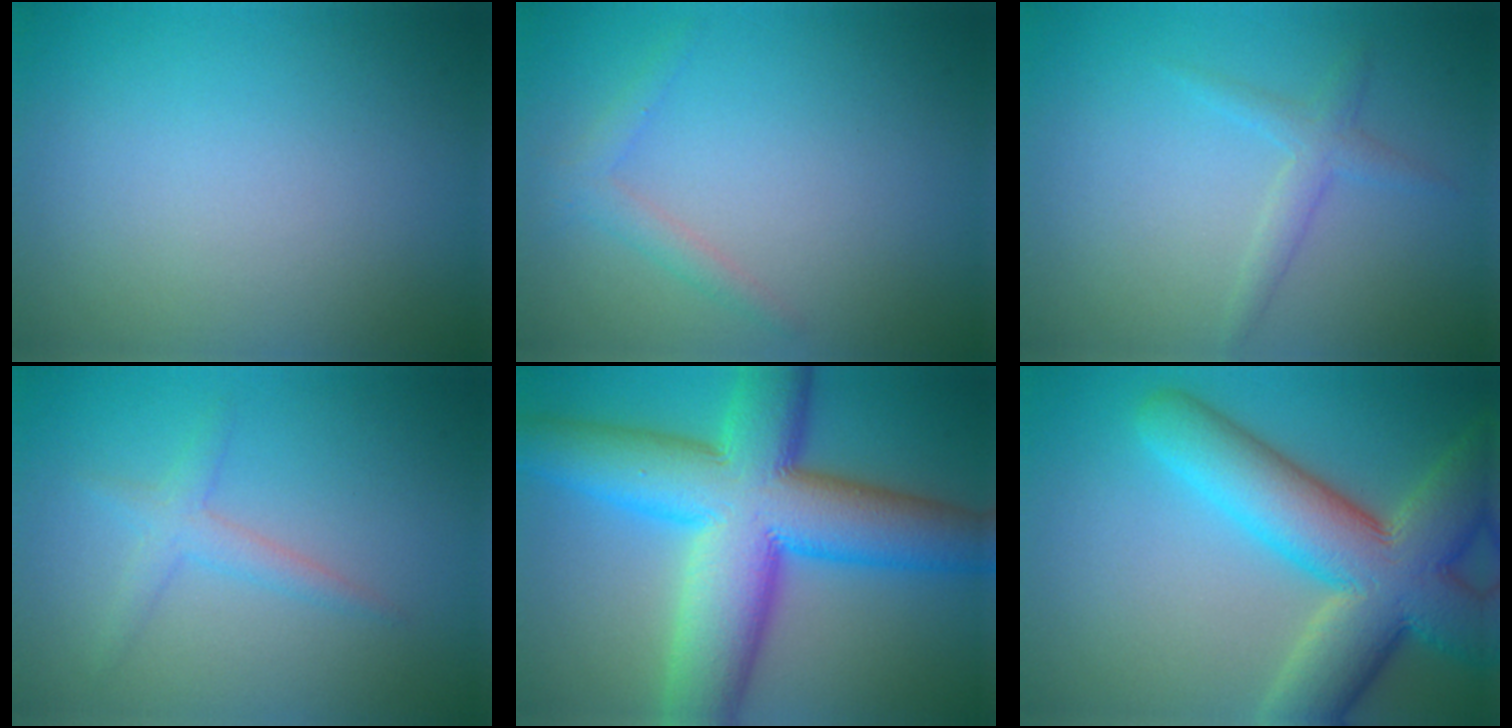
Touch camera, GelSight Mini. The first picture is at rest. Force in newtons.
{"total": 1.5, "press": 1.5, "slide": 0.1}
{"total": 1.7, "press": 1.7, "slide": 0.1}
{"total": 2.0, "press": 1.9, "slide": 0.2}
{"total": 14.8, "press": 14.8, "slide": 0.1}
{"total": 11.9, "press": 11.9, "slide": 0.6}